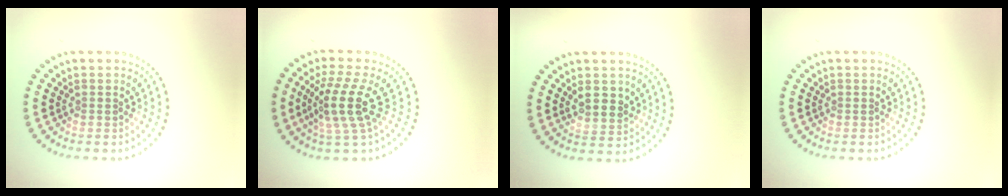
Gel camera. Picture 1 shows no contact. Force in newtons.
{"total": 4.2, "press": 3.5, "slide": 2.3}
{"total": 2.6, "press": 2.5, "slide": 0.7}
{"total": 0.0}